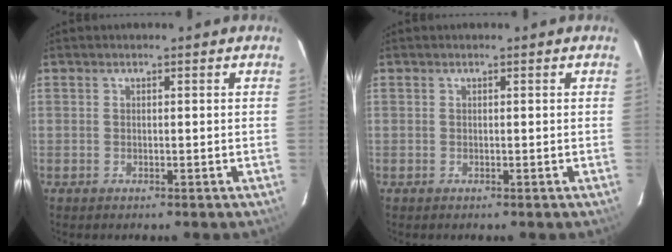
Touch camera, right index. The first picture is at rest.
{"total": 0.0}